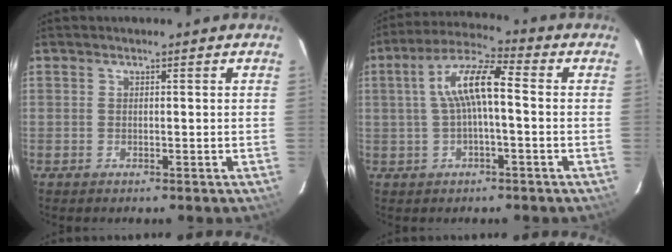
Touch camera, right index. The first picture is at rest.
{"total": 9.0, "force": [0.2, 2.1, 8.8], "torque": [-0.171, 0.021, 0.004]}